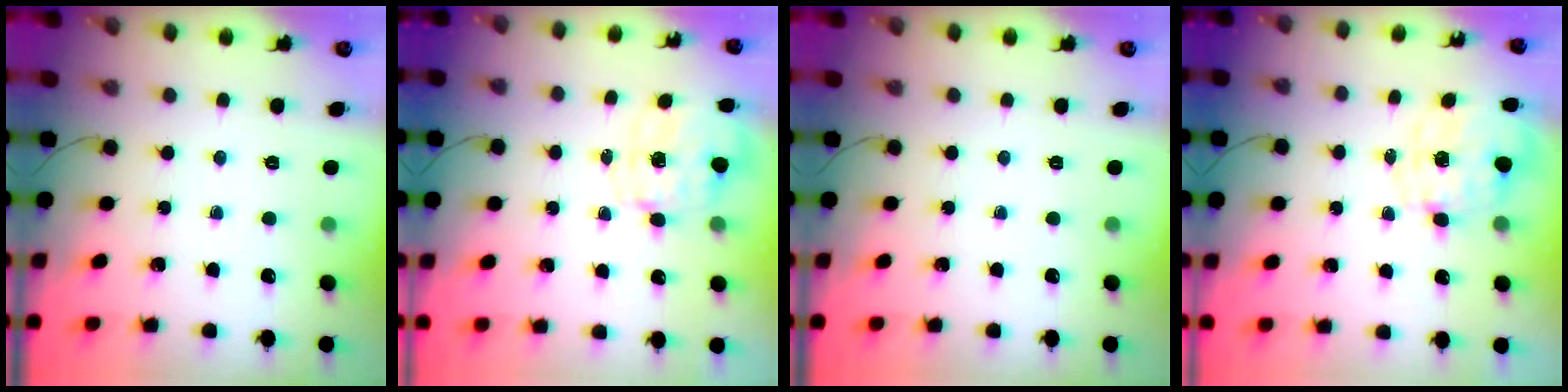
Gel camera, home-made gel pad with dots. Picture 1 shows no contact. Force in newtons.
{"total": 2.9, "press": 2.7, "slide": 0.8}
{"total": 0.0}
{"total": 2.0, "press": 1.8, "slide": 1.0}